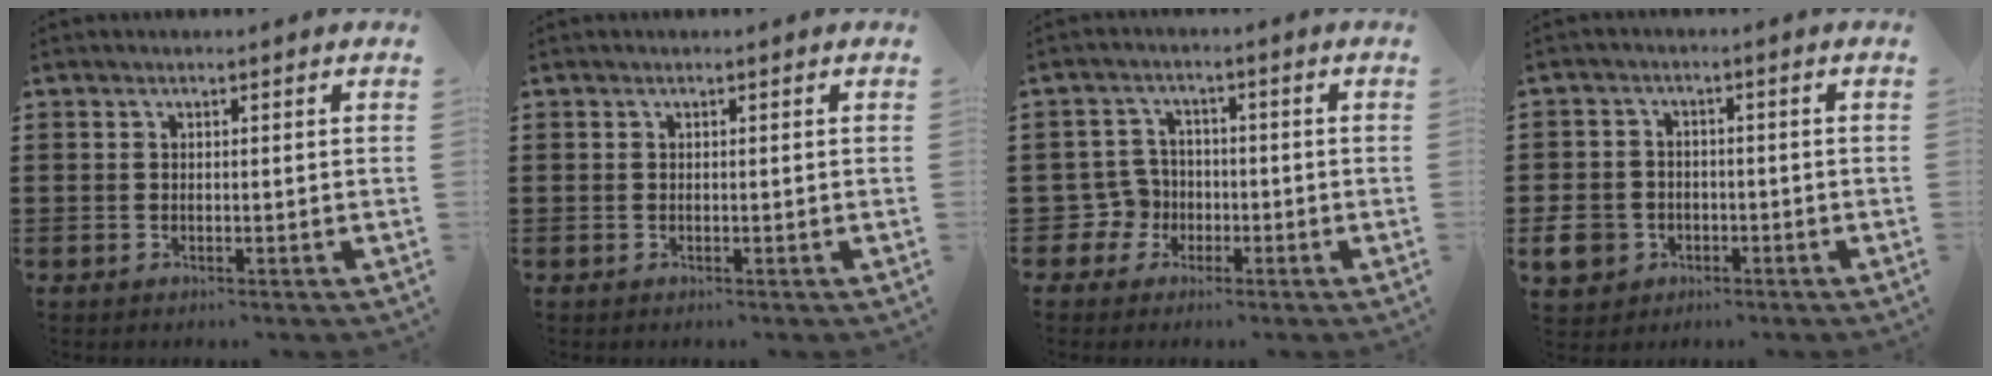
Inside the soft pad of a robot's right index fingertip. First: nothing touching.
{"total": 0.0}
{"total": 4.6, "force": [-1.3, 4.1, 1.5], "torque": [-0.065, 0.002, -0.030]}
{"total": 5.4, "force": [-2.1, 4.5, 2.1], "torque": [-0.072, 0.002, -0.045]}